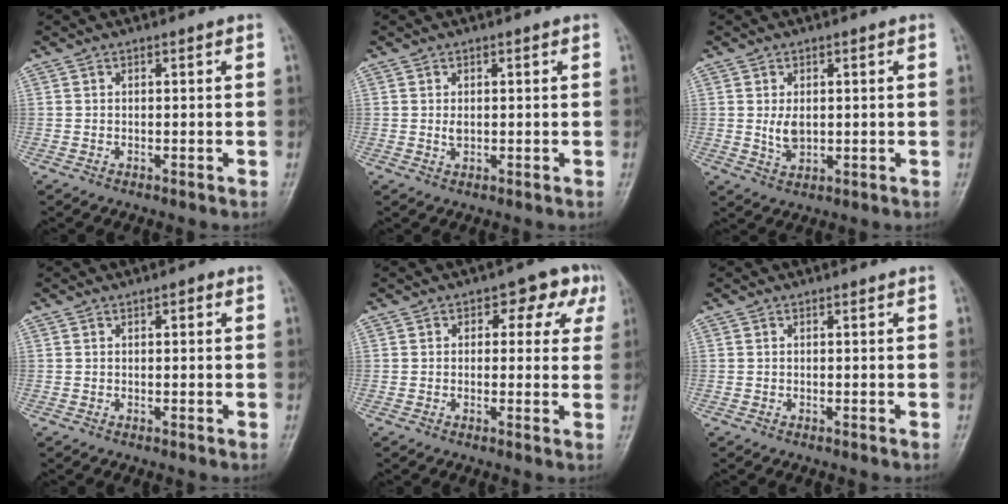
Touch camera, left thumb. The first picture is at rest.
{"total": 1.2, "force": [0.2, 0.8, 1.0], "torque": [-0.015, -0.002, 0.006]}
{"total": 3.5, "force": [0.4, 2.2, 2.7], "torque": [-0.043, -0.008, 0.013]}
{"total": 1.4, "force": [0.5, 0.6, 1.1], "torque": [-0.011, 0.002, 0.005]}
{"total": 7.2, "force": [2.8, 4.4, 5.0], "torque": [-0.014, 0.004, 0.023]}
{"total": 0.0}